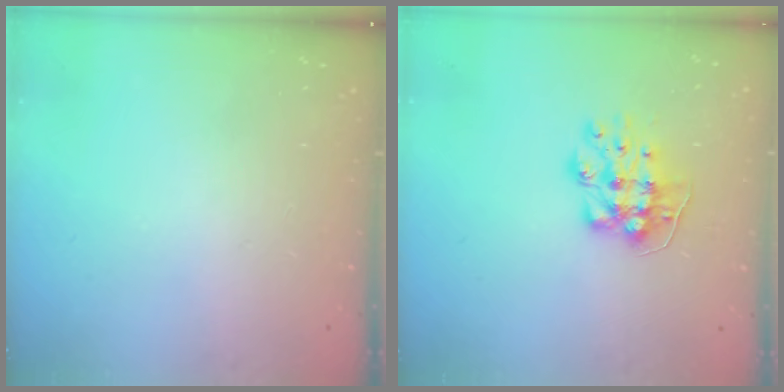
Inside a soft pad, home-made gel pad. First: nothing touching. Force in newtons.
{"total": 9.2, "press": 9.2, "slide": 0.4}